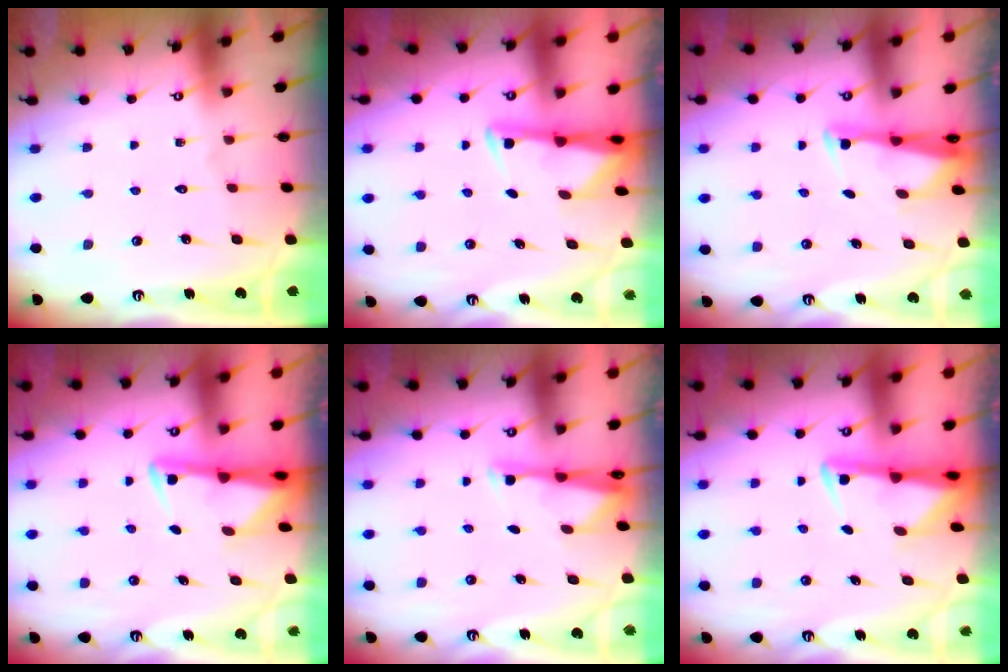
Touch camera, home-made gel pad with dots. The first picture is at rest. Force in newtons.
{"total": 2.9, "press": 2.9, "slide": 0.6}
{"total": 2.7, "press": 2.6, "slide": 0.7}
{"total": 2.9, "press": 2.9, "slide": 0.6}
{"total": 2.8, "press": 2.8, "slide": 0.5}
{"total": 2.9, "press": 2.9, "slide": 0.6}